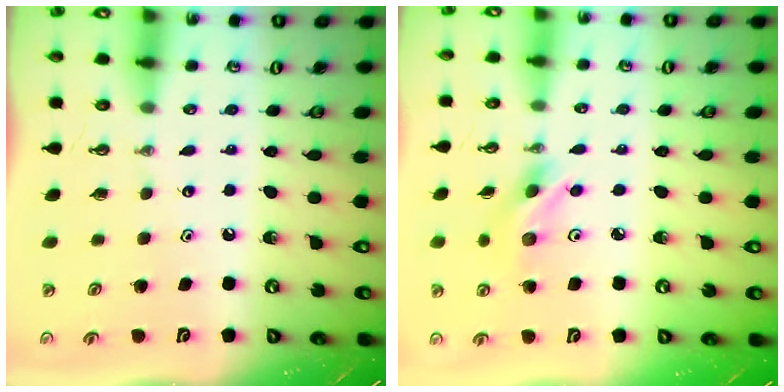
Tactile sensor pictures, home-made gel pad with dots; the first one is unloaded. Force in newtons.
{"total": 6.4, "press": 6.4, "slide": 0.2}